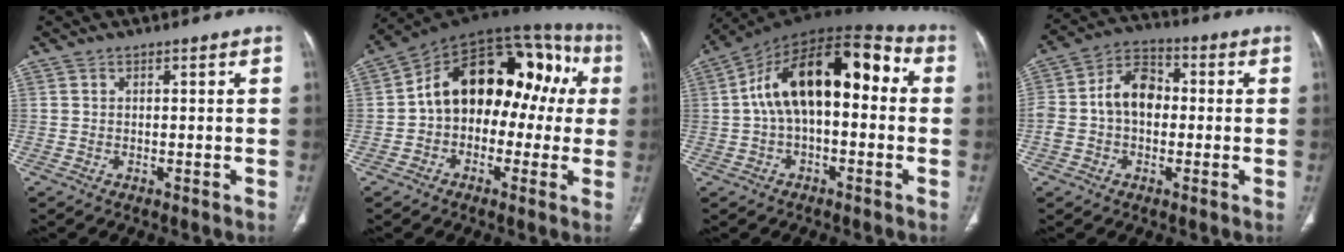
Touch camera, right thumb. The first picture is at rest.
{"total": 21.2, "force": [1.2, 13.6, 16.1], "torque": [-0.187, 0.066, 0.008]}
{"total": 18.8, "force": [1.6, 9.8, 16.0], "torque": [-0.241, 0.055, 0.014]}
{"total": 10.4, "force": [-0.1, 7.3, 7.4], "torque": [-0.126, 0.034, -0.013]}